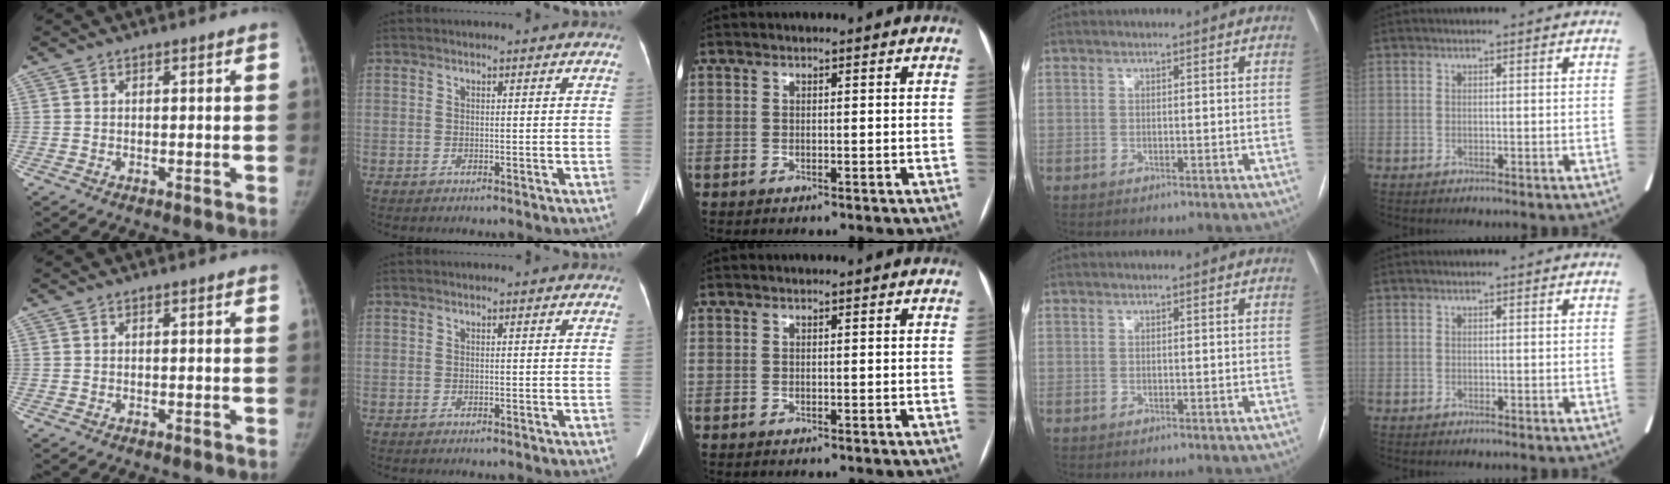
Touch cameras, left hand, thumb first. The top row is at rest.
{}